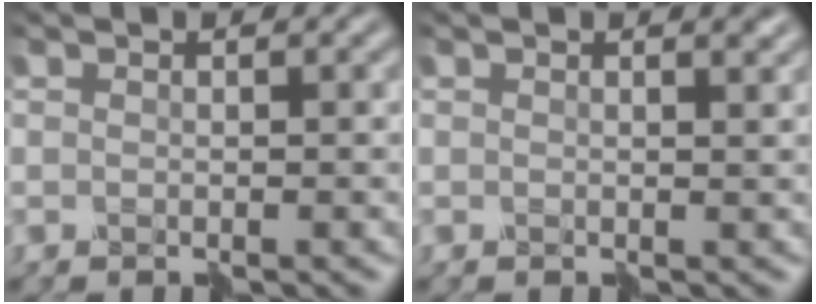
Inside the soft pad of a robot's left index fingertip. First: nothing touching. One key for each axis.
{"total": 1.6, "fx": 1.1, "fy": 0.6, "fz": 1.1, "tx": -0.003, "ty": 0.013, "tz": 0.012}